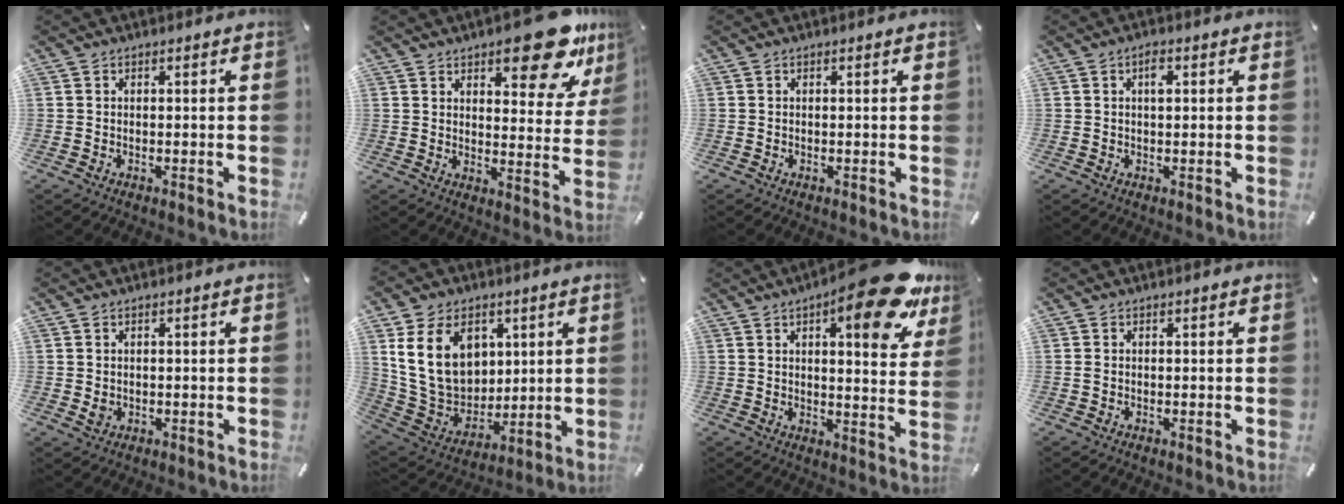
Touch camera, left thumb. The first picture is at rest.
{"total": 15.7, "force": [11.0, 6.0, 9.4], "torque": [-0.108, -0.074, 0.180]}
{"total": 0.0}
{"total": 2.6, "force": [0.8, 1.1, 2.2], "torque": [-0.039, 0.004, 0.009]}
{"total": 1.8, "force": [0.1, 1.7, 0.8], "torque": [-0.006, -0.001, 0.001]}
{"total": 17.2, "force": [5.7, 13.1, 9.6], "torque": [-0.185, -0.017, 0.111]}
{"total": 19.5, "force": [11.2, 5.9, 14.8], "torque": [-0.196, -0.073, 0.173]}
{"total": 0.5, "force": [0.1, 0.5, 0.2], "torque": [-0.003, 0.003, 0.000]}